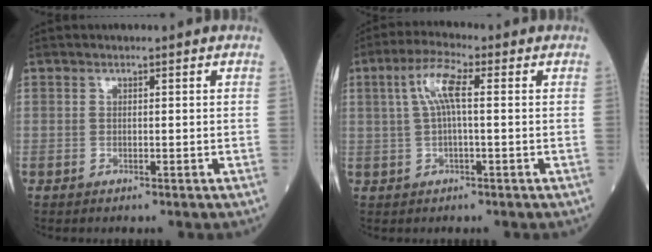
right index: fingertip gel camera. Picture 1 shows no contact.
{"total": 5.7, "force": [1.2, 0.9, 5.5], "torque": [-0.112, 0.020, 0.027]}